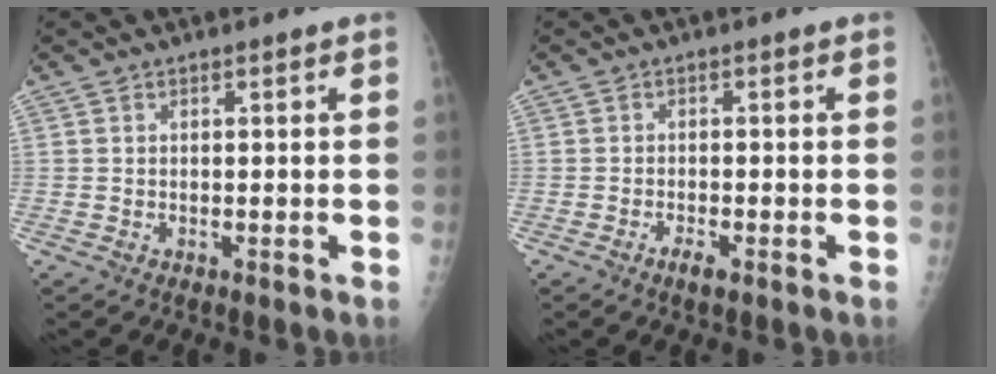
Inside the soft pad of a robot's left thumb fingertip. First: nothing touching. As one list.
[{"total": 1.9, "force": [-1.3, 0.5, 1.4], "torque": [-0.033, 0.003, -0.025]}]